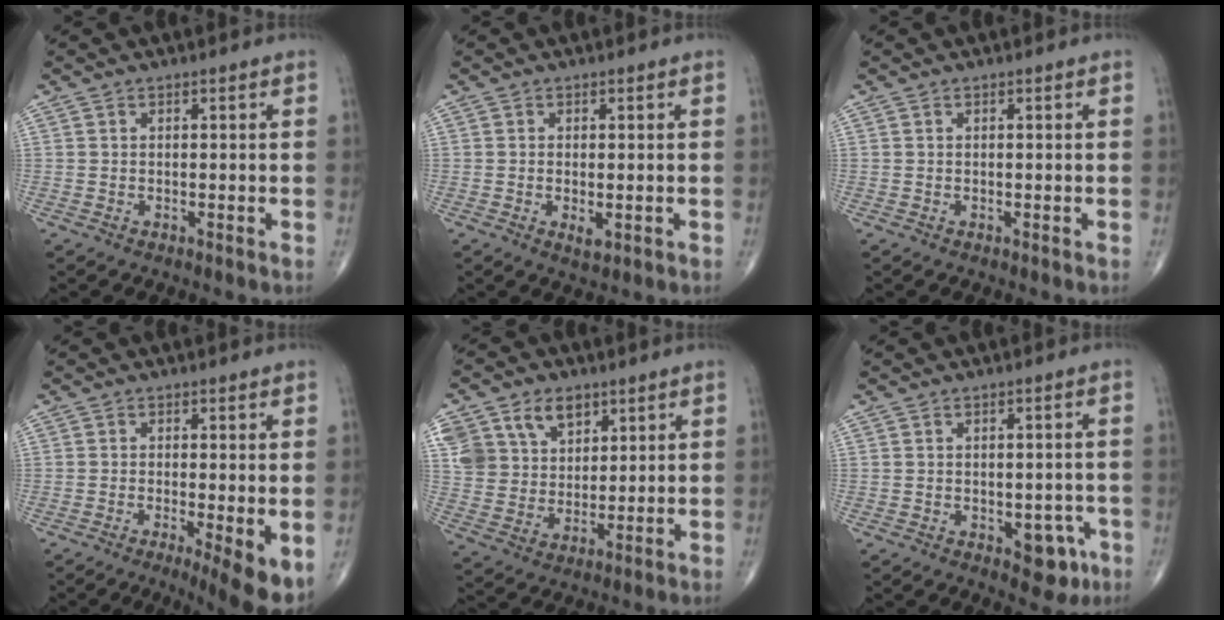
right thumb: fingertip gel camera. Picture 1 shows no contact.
{"total": 2.2, "force": [-0.5, 1.0, 1.9], "torque": [-0.036, -0.006, -0.006]}
{"total": 0.0}
{"total": 6.8, "force": [-2.4, 1.3, 6.2], "torque": [-0.093, -0.018, -0.039]}
{"total": 14.2, "force": [6.9, 10.4, 6.7], "torque": [-0.114, -0.009, 0.136]}
{"total": 5.8, "force": [-2.4, 3.3, 4.2], "torque": [-0.023, 0.010, -0.023]}